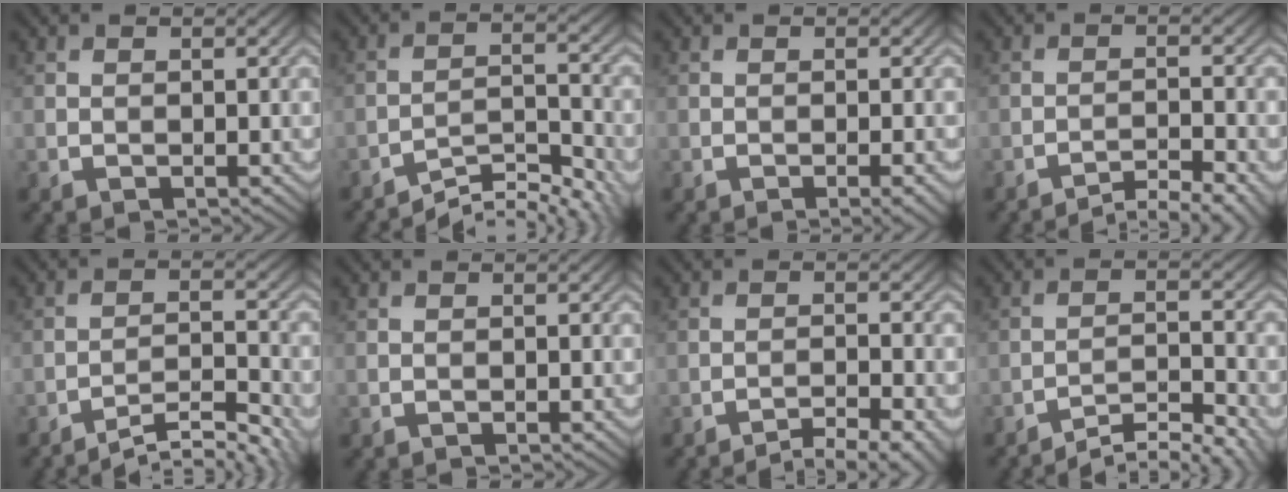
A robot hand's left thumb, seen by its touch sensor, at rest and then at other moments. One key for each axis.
{"total": 5.6, "fx": -5.1, "fy": 0.4, "fz": 2.3, "tx": -0.037, "ty": 0.003, "tz": -0.084}
{"total": 1.6, "fx": -0.8, "fy": 0.1, "fz": 1.3, "tx": -0.022, "ty": 0.003, "tz": -0.018}
{"total": 3.7, "fx": -3.2, "fy": -0.1, "fz": 1.8, "tx": -0.027, "ty": 0.008, "tz": -0.049}
{"total": 5.0, "fx": -4.3, "fy": 0.0, "fz": 2.6, "tx": -0.043, "ty": 0.004, "tz": -0.066}
{"total": 0.0}
{"total": 4.0, "fx": -3.4, "fy": 0.1, "fz": 2.2, "tx": -0.032, "ty": 0.008, "tz": -0.052}
{"total": 4.8, "fx": -4.3, "fy": 0.1, "fz": 2.0, "tx": -0.033, "ty": 0.007, "tz": -0.066}